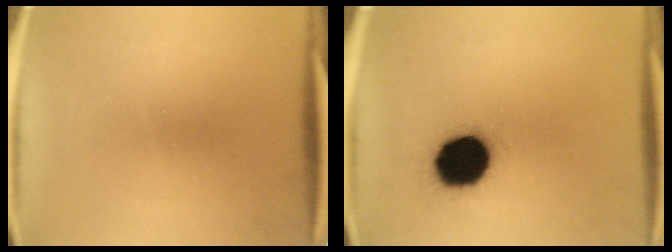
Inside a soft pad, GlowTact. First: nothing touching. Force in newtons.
{"total": 16.8}